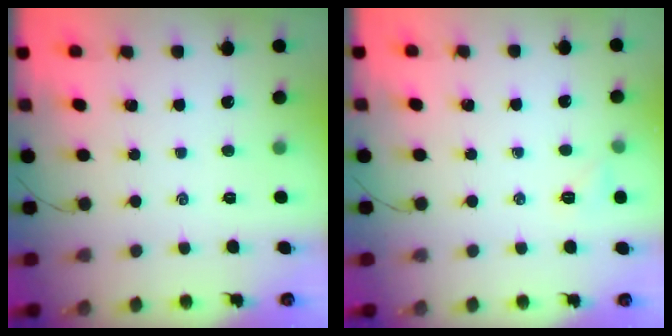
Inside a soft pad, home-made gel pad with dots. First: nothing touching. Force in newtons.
{"total": 5.5, "press": 5.4, "slide": 1.2}